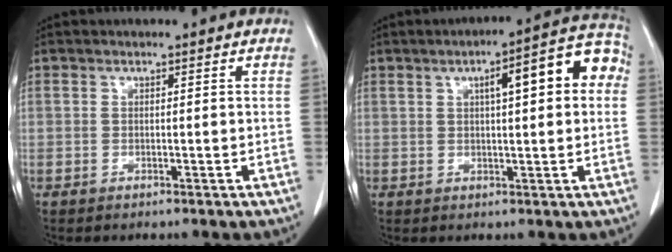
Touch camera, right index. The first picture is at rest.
{"total": 10.8, "force": [2.7, 2.4, 10.2], "torque": [-0.132, 0.036, 0.029]}